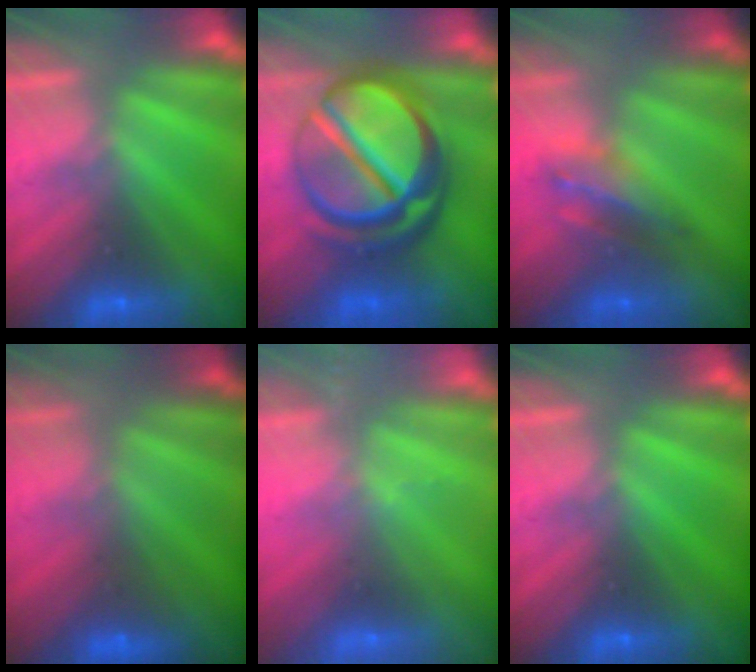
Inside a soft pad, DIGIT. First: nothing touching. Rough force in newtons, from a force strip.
{"total": 10.1}
{"total": 2.9}
{"total": 2.4}
{"total": 2.4}
{"total": 0.0}